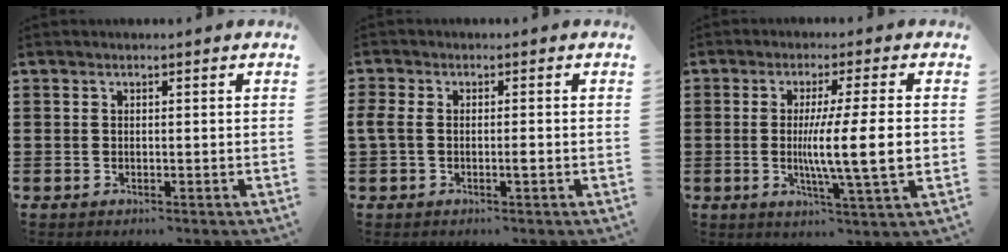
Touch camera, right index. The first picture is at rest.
{"total": 2.3, "force": [-0.5, 0.8, 2.1], "torque": [-0.046, 0.000, -0.012]}
{"total": 10.2, "force": [-0.8, 0.4, 10.2], "torque": [-0.181, -0.016, -0.021]}